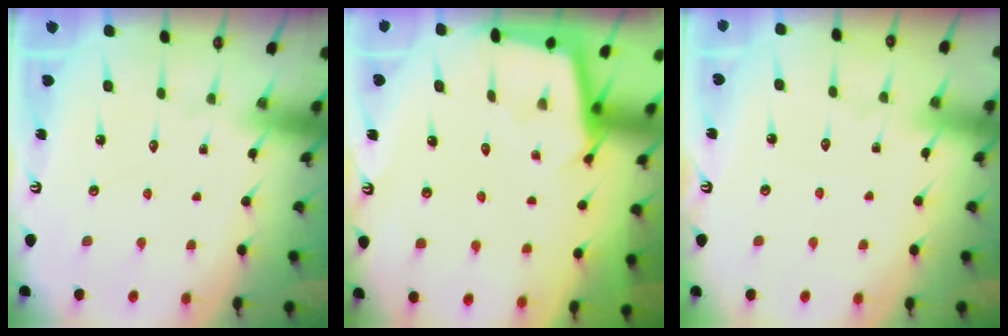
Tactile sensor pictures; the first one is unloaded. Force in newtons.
{"total": 2.5, "press": 2.5, "slide": 0.2}
{"total": 3.4, "press": 3.4, "slide": 0.5}